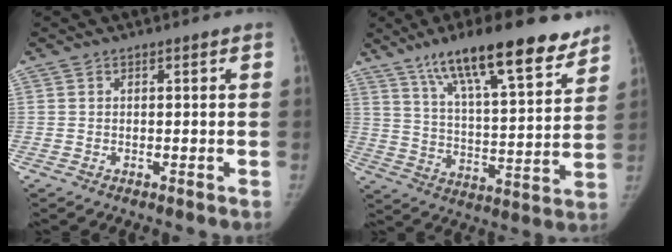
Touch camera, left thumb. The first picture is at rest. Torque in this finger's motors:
{"motor_torque": [0.87, -0.13, 1.61, -1.16, 0.12]}